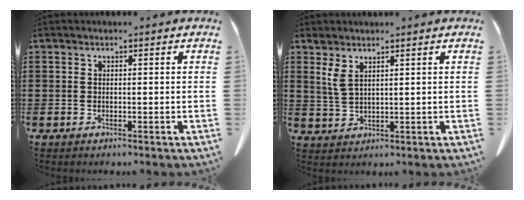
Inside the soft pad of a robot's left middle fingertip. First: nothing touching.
{"total": 3.0, "force": [1.9, 0.8, 2.2], "torque": [-0.057, 0.001, 0.033]}